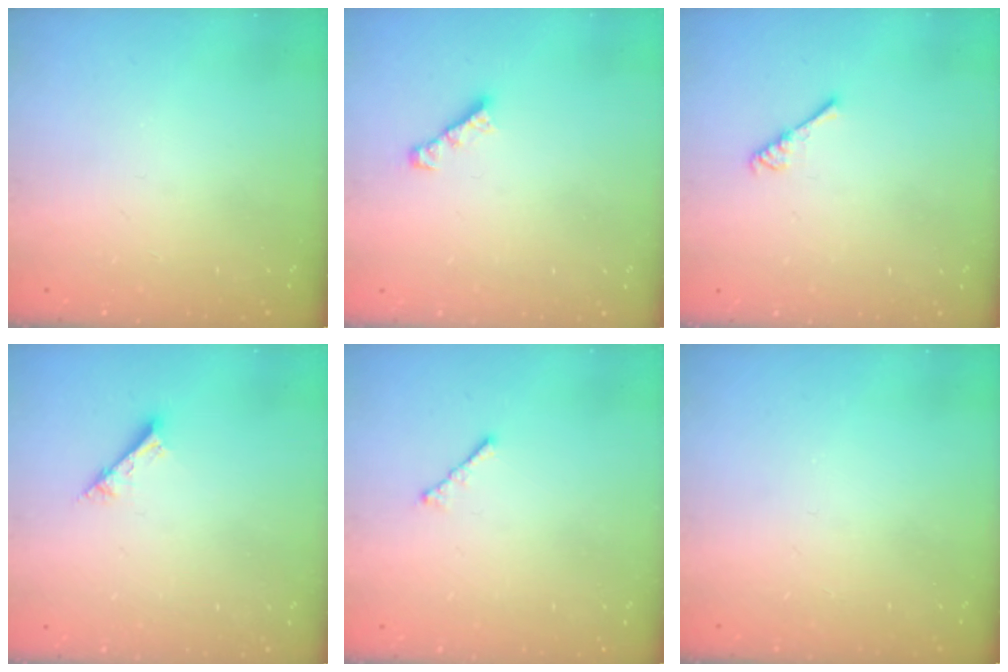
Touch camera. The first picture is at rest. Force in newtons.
{"total": 3.0, "press": 3.0, "slide": 0.3}
{"total": 2.6, "press": 2.6, "slide": 0.5}
{"total": 2.6, "press": 2.6, "slide": 0.2}
{"total": 1.9, "press": 1.8, "slide": 0.5}
{"total": 0.0}